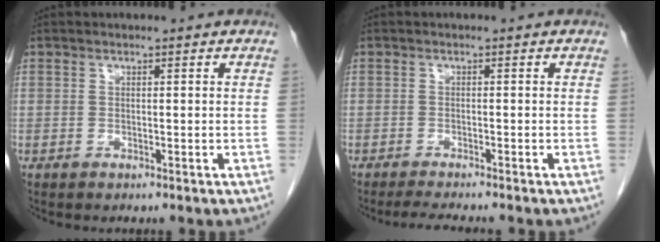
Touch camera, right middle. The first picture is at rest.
{"total": 3.6, "force": [-3.2, -0.1, 1.7], "torque": [-0.028, -0.012, -0.051]}